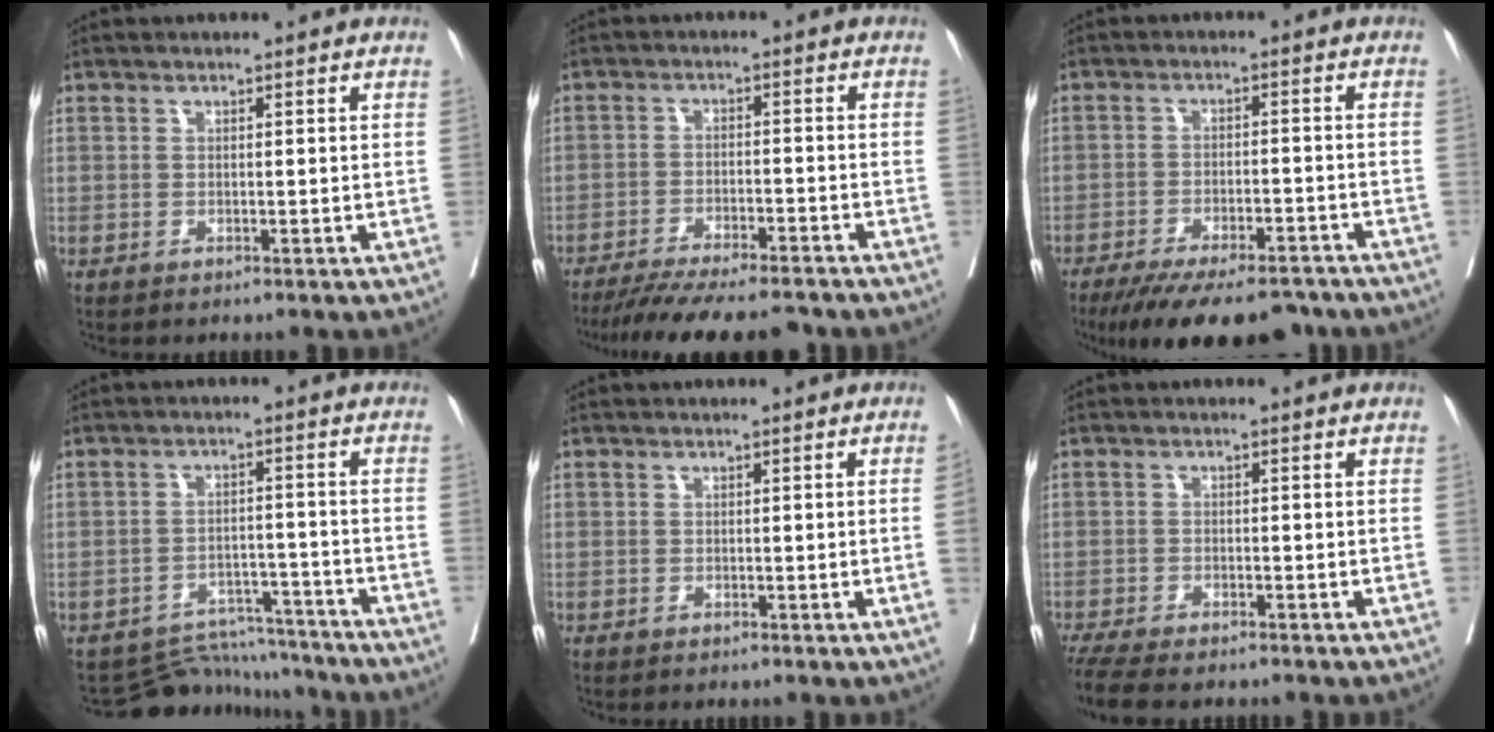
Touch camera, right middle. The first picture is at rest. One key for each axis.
{"total": 14.8, "fx": -13.2, "fy": 1.6, "fz": 6.4, "tx": -0.107, "ty": -0.025, "tz": -0.191}
{"total": 16.3, "fx": -13.6, "fy": 4.6, "fz": 7.7, "tx": -0.131, "ty": -0.018, "tz": -0.192}
{"total": 8.4, "fx": -8.1, "fy": 1.8, "fz": -1.2, "tx": 0.018, "ty": 0.020, "tz": -0.121}
{"total": 1.1, "fx": -0.2, "fy": -0.4, "fz": 1.1, "tx": -0.013, "ty": -0.002, "tz": -0.001}
{"total": 8.0, "fx": -6.8, "fy": 1.6, "fz": 3.9, "tx": -0.071, "ty": -0.015, "tz": -0.112}